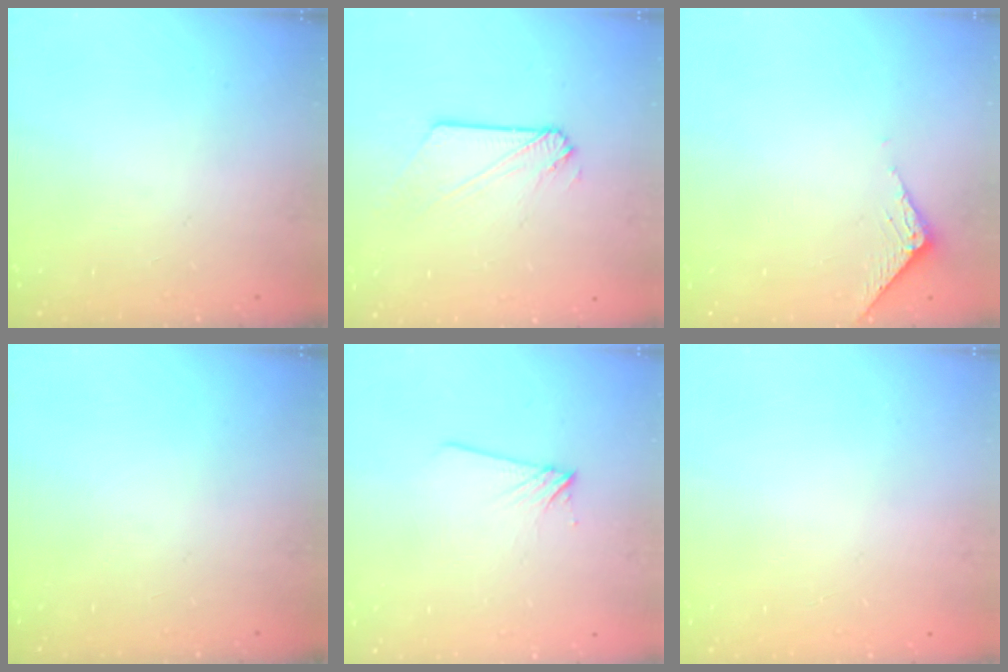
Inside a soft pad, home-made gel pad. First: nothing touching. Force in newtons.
{"total": 4.4, "press": 4.4, "slide": 0.5}
{"total": 3.4, "press": 3.4, "slide": 0.2}
{"total": 0.0}
{"total": 5.0, "press": 5.0, "slide": 0.8}
{"total": 0.0}